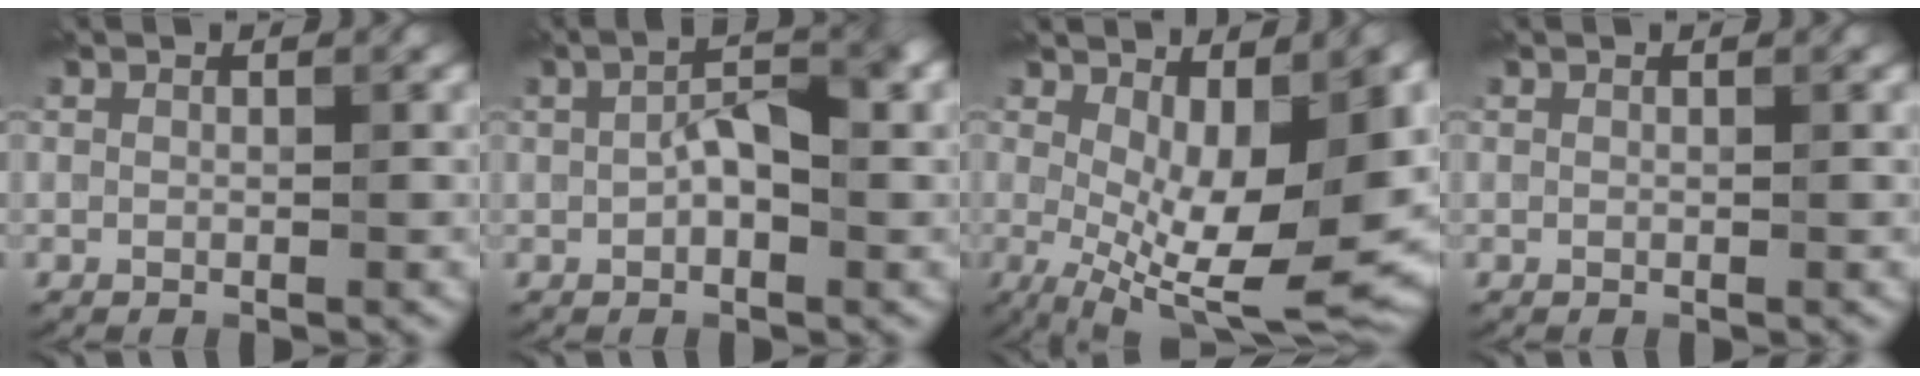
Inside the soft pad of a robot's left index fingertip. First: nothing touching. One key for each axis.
{"total": 4.6, "fx": 0.2, "fy": 2.1, "fz": 4.0, "tx": -0.074, "ty": 0.008, "tz": -0.001}
{"total": 11.4, "fx": -0.2, "fy": 4.4, "fz": 10.6, "tx": -0.167, "ty": -0.022, "tz": 0.007}
{"total": 0.0}